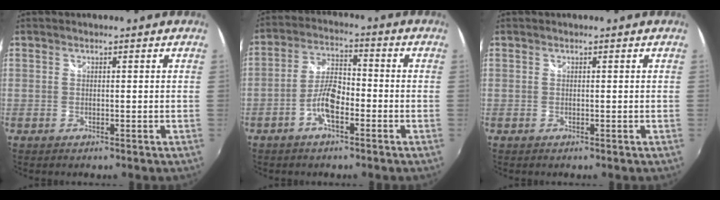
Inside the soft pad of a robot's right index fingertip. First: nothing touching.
{"total": 6.9, "force": [-3.2, 2.6, 5.5], "torque": [-0.117, 0.012, -0.060]}
{"total": 0.0}